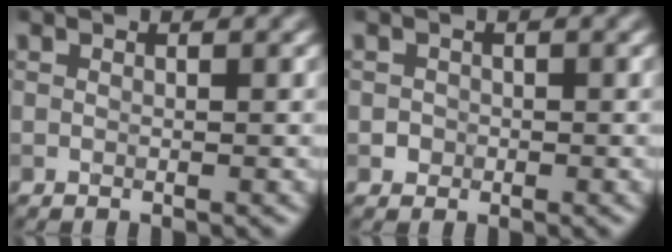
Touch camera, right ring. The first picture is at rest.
{"total": 0.9, "force": [-0.2, 0.9, 0.1], "torque": [0.008, -0.002, -0.005]}